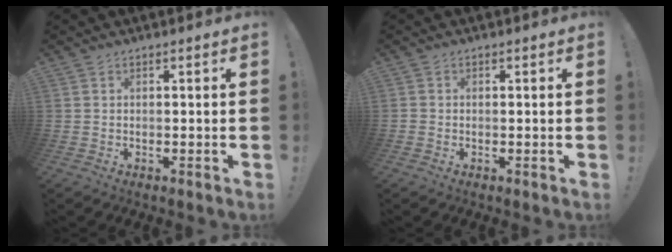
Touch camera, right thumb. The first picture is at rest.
{"total": 0.7, "force": [-0.3, 0.6, 0.3], "torque": [-0.008, 0.004, -0.005]}